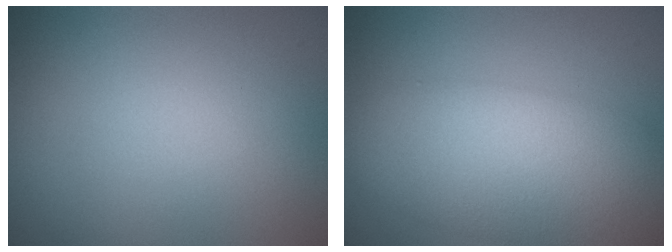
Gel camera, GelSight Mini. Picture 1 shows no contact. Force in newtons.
{"total": 8.5, "press": 8.5, "slide": 0.2}